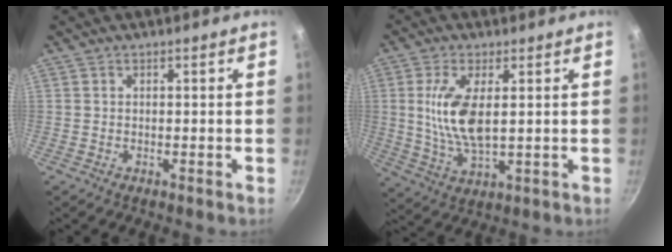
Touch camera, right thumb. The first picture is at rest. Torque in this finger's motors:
{"motor_torque": [0.63, 0.91, 1.50, 0.28, 0.47]}